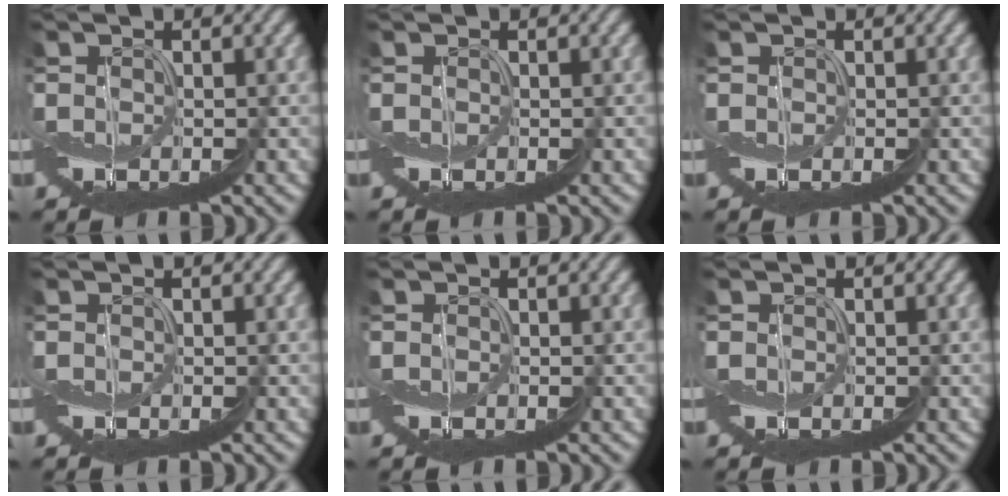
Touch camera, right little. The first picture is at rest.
{"total": 0.0}
{"total": 0.0}
{"total": 0.0}
{"total": 0.0}
{"total": 0.0}